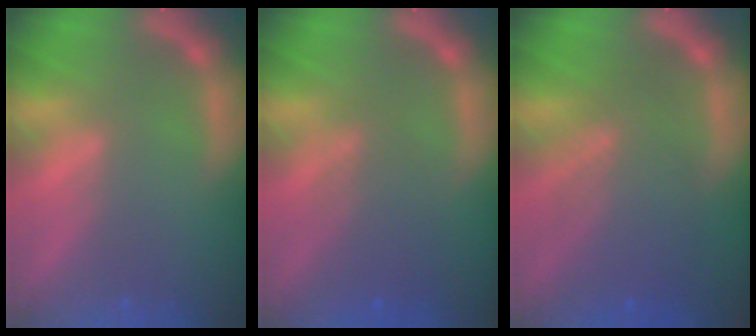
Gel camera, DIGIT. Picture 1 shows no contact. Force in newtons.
{"total": 4.1}
{"total": 7.1}